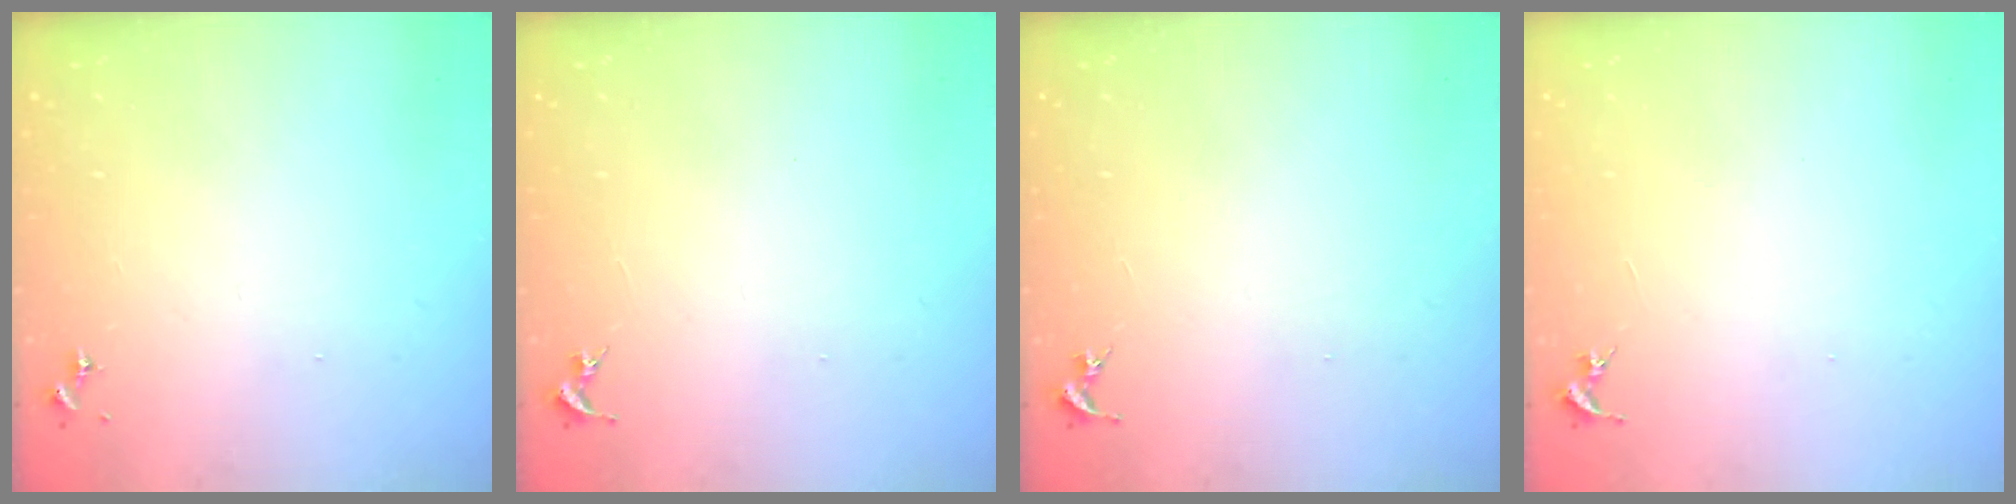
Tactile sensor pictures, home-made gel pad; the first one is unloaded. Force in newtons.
{"total": 0.0}
{"total": 0.0}
{"total": 0.0}